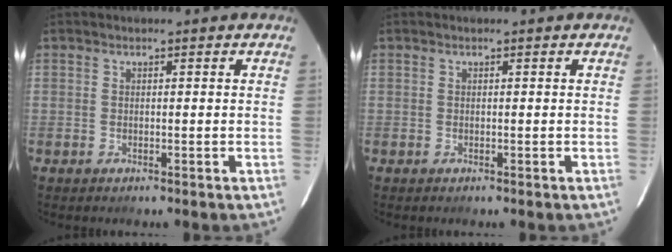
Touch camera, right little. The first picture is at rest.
{"total": 0.0}